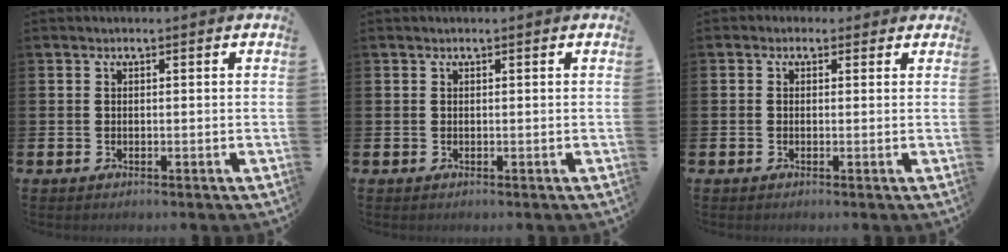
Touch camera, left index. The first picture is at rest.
{"total": 0.0}
{"total": 1.0, "force": [0.4, 0.9, 0.1], "torque": [-0.002, 0.009, 0.006]}